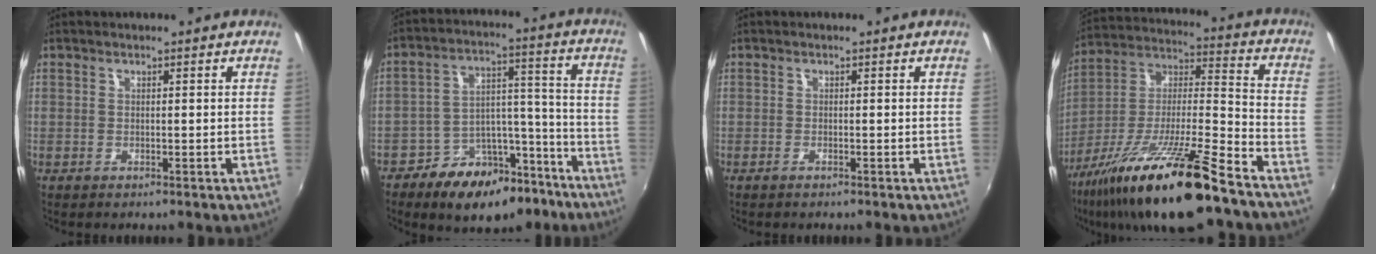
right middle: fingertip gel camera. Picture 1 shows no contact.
{"total": 15.3, "force": [-10.5, 8.5, 7.2], "torque": [-0.121, 0.043, -0.146]}
{"total": 0.8, "force": [-0.6, -0.1, 0.5], "torque": [-0.007, -0.003, -0.013]}
{"total": 22.3, "force": [-15.6, 1.8, 15.9], "torque": [-0.275, -0.024, -0.275]}